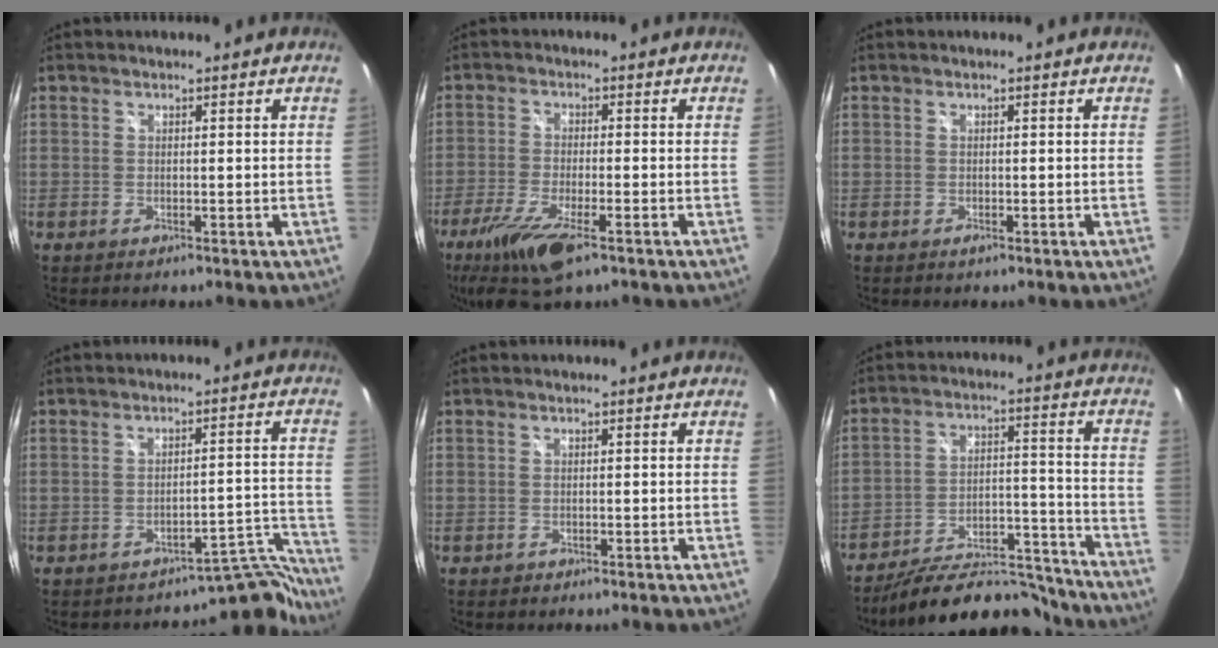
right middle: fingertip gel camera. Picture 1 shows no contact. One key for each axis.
{"total": 10.9, "fx": -6.8, "fy": 2.8, "fz": 8.0, "tx": -0.181, "ty": -0.038, "tz": -0.127}
{"total": 0.5, "fx": -0.3, "fy": 0.3, "fz": 0.3, "tx": -0.005, "ty": -0.003, "tz": -0.007}
{"total": 9.3, "fx": -9.2, "fy": 1.7, "fz": 0.3, "tx": 0.029, "ty": 0.055, "tz": -0.122}
{"total": 0.7, "fx": -0.5, "fy": 0.4, "fz": 0.2, "tx": -0.007, "ty": 0.000, "tz": -0.006}
{"total": 18.0, "fx": -16.2, "fy": 5.1, "fz": 6.0, "tx": -0.100, "ty": 0.024, "tz": -0.219}